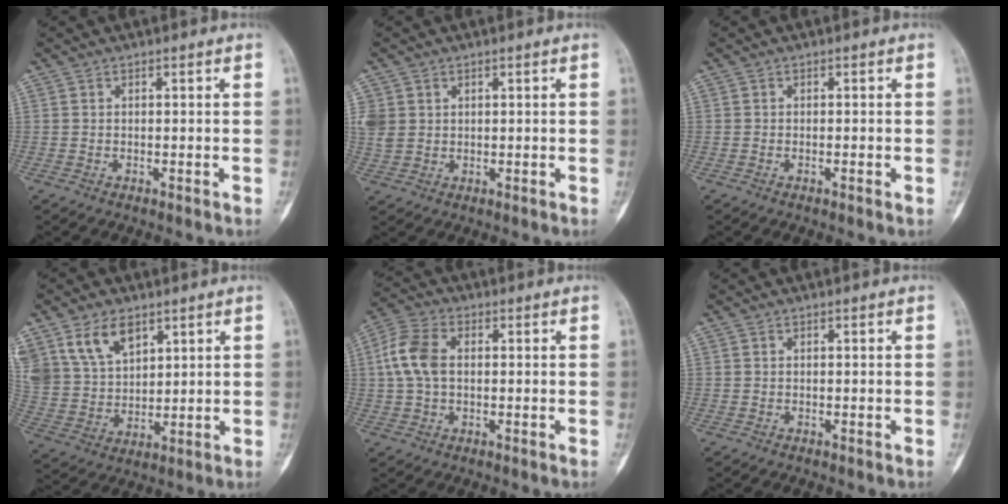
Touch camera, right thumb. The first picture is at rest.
{"total": 4.4, "force": [1.4, 3.8, 1.9], "torque": [-0.039, 0.001, 0.038]}
{"total": 1.0, "force": [-0.4, 0.2, 0.9], "torque": [-0.015, 0.002, -0.005]}
{"total": 11.9, "force": [6.9, 7.4, 6.3], "torque": [-0.104, -0.021, 0.150]}
{"total": 8.2, "force": [0.9, 5.2, 6.3], "torque": [-0.141, 0.018, 0.014]}
{"total": 0.0}